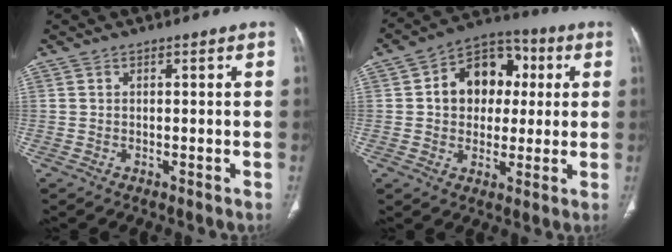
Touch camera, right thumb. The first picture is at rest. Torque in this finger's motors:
{"motor_torque": [0.39, 2.07, 1.03, 0.04, 0.04]}